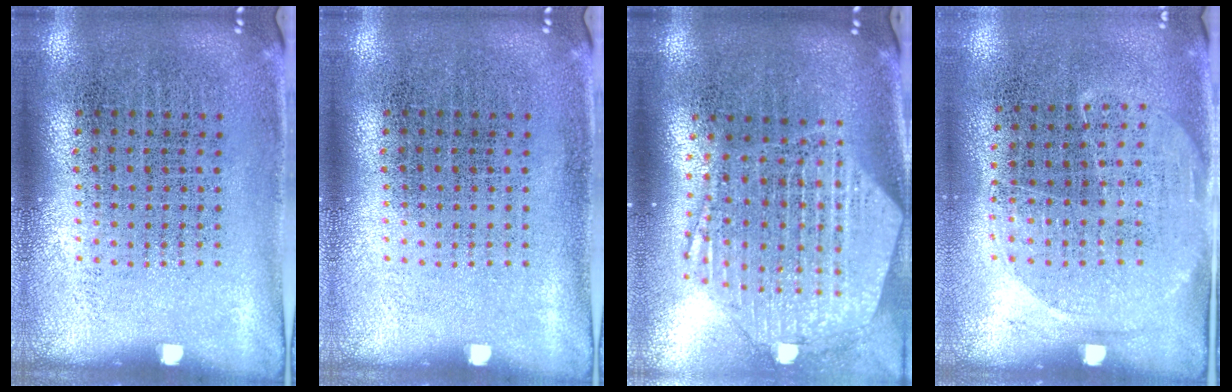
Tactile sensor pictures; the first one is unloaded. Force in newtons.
{"total": 0.0}
{"total": 2.7, "press": 2.2, "slide": 1.5}
{"total": 1.4, "press": 1.2, "slide": 0.8}